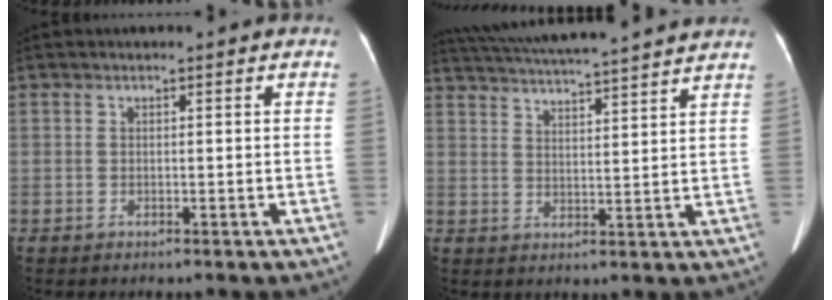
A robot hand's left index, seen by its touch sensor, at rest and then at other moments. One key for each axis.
{"total": 19.3, "fx": 17.5, "fy": 0.6, "fz": 8.1, "tx": -0.145, "ty": 0.025, "tz": 0.249}